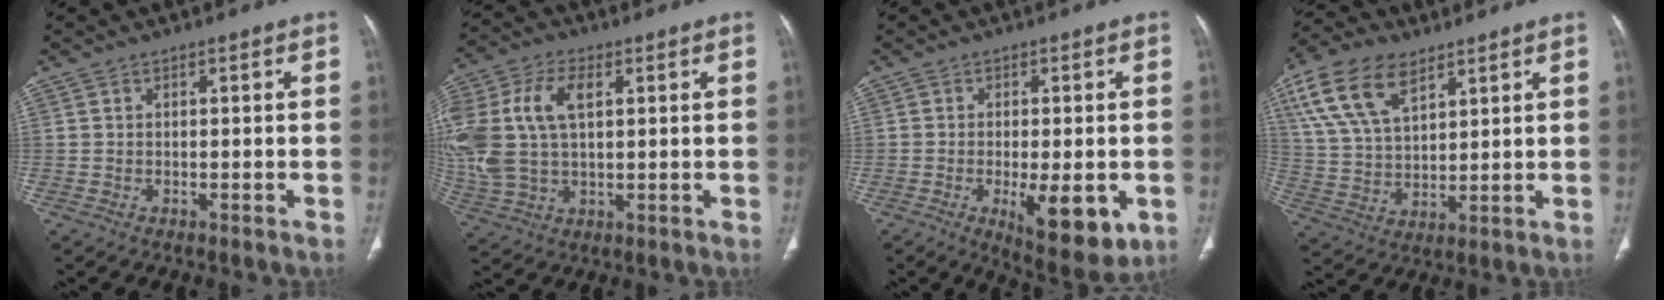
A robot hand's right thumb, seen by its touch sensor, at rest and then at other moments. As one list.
[{"total": 17.1, "force": [3.6, 10.2, 13.2], "torque": [-0.308, 0.012, 0.070]}, {"total": 11.4, "force": [-3.3, 4.3, 10.1], "torque": [-0.130, -0.018, -0.040]}, {"total": 15.0, "force": [8.0, 8.0, 9.9], "torque": [-0.183, -0.012, 0.155]}]